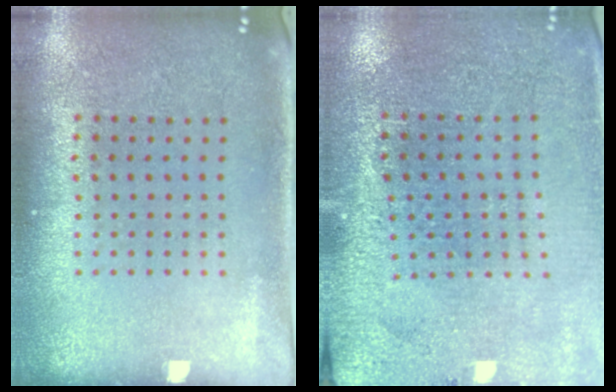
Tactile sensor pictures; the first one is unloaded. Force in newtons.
{"total": 2.8, "press": 2.8, "slide": 0.1}